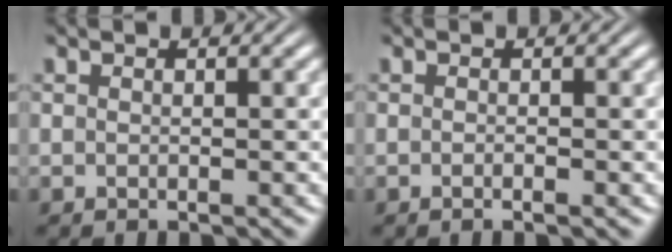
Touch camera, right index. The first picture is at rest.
{"total": 0.6, "force": [-0.4, 0.0, 0.4], "torque": [-0.009, 0.003, -0.012]}